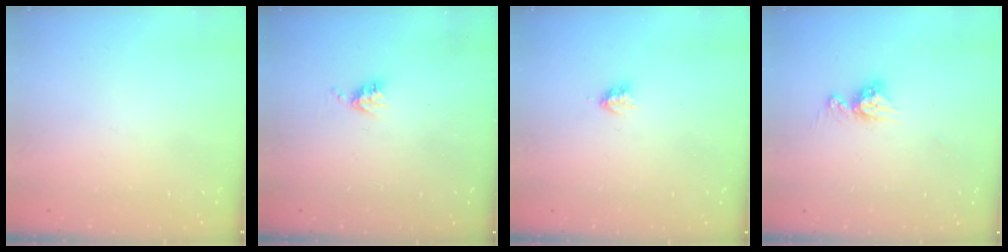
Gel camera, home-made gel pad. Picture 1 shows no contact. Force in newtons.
{"total": 4.8, "press": 4.8, "slide": 0.4}
{"total": 2.9, "press": 2.9, "slide": 0.5}
{"total": 8.5, "press": 8.4, "slide": 0.8}